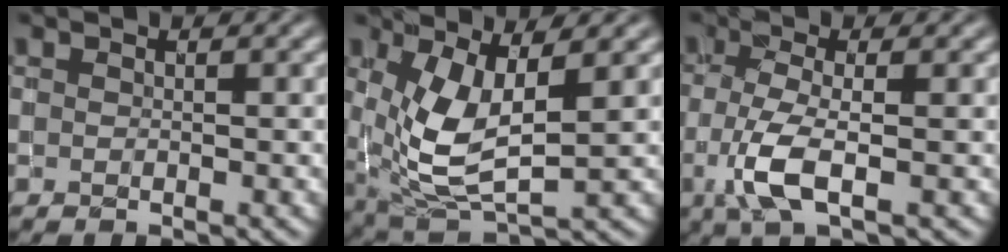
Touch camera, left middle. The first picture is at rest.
{"total": 6.8, "force": [1.0, 3.0, 6.1], "torque": [-0.135, -0.018, 0.027]}
{"total": 4.1, "force": [-1.4, 1.1, 3.7], "torque": [-0.086, -0.007, -0.028]}